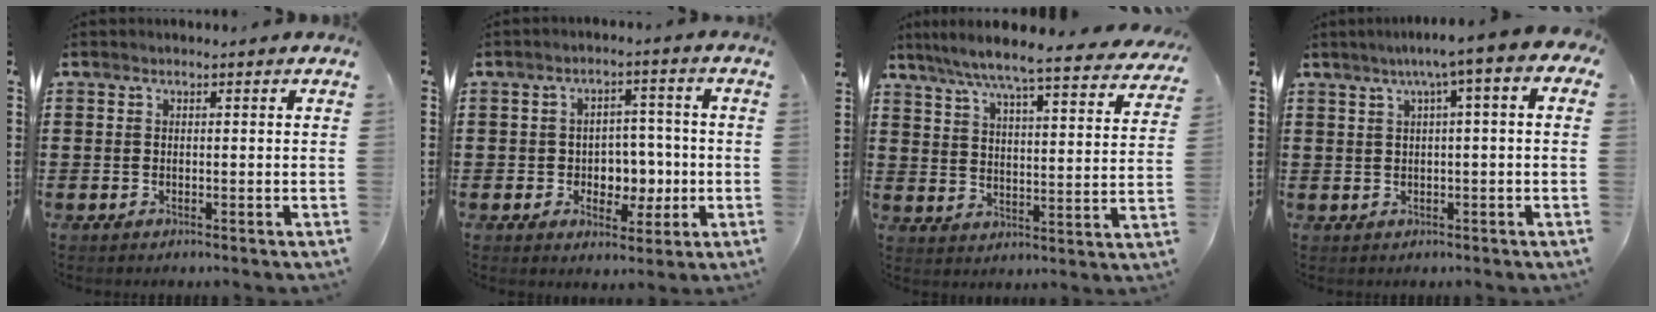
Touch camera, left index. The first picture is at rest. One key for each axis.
{"total": 5.4, "fx": -0.6, "fy": 4.6, "fz": 2.8, "tx": -0.044, "ty": 0.000, "tz": -0.018}
{"total": 6.7, "fx": 5.9, "fy": -0.3, "fz": 3.1, "tx": -0.085, "ty": -0.041, "tz": 0.096}
{"total": 4.3, "fx": 0.8, "fy": 0.0, "fz": 4.2, "tx": -0.081, "ty": -0.001, "tz": 0.007}